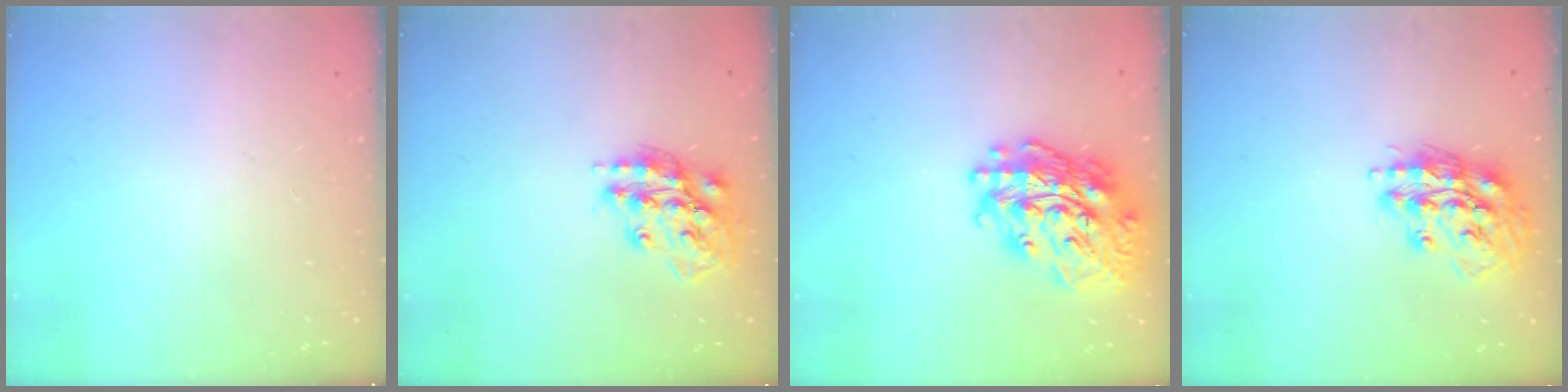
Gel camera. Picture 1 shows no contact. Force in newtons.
{"total": 16.1, "press": 16.1, "slide": 1.5}
{"total": 23.0, "press": 22.8, "slide": 2.4}
{"total": 15.3, "press": 15.2, "slide": 1.9}